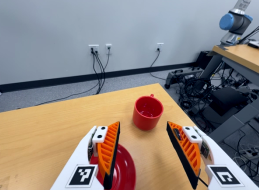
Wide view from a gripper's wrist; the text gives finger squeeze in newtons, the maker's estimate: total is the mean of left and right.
{"total": 1.7, "left": 0.3, "right": 3.1}